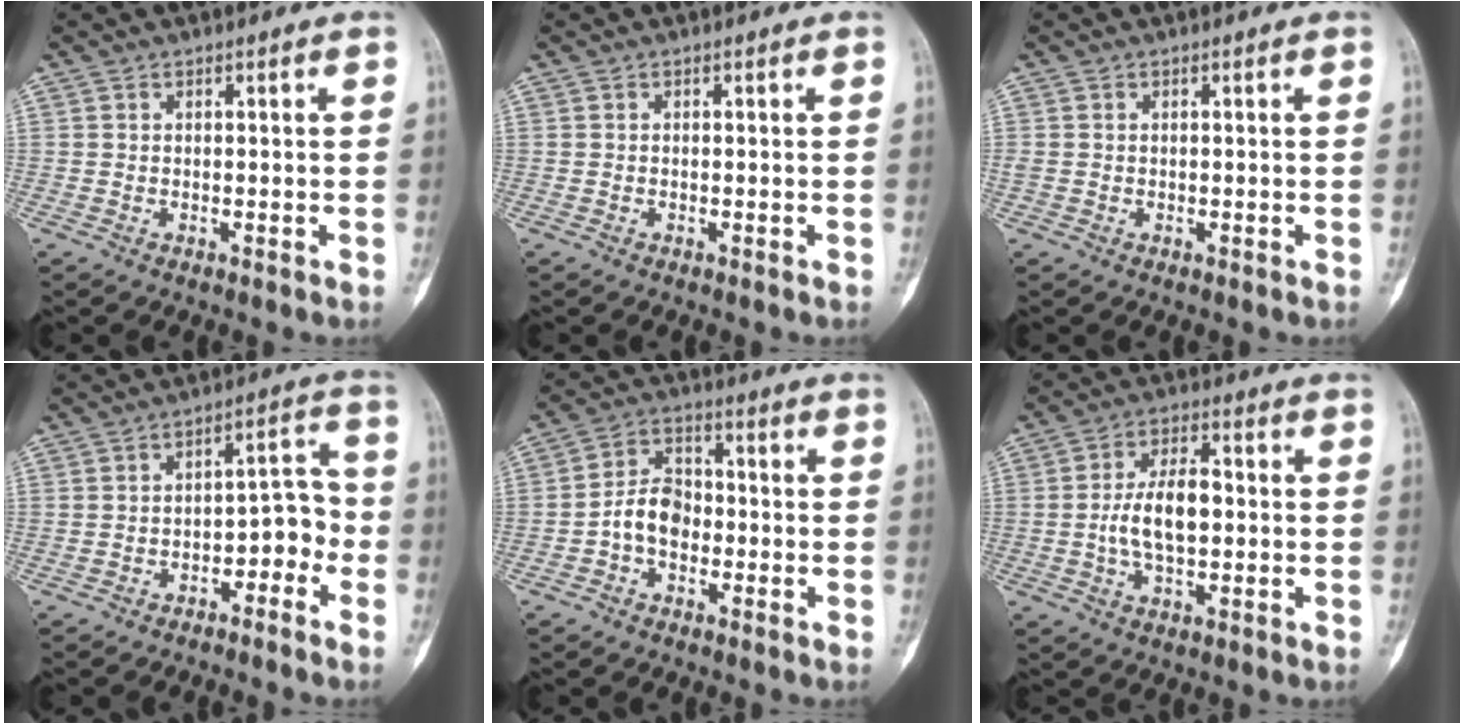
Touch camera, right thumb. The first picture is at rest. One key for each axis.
{"total": 0.0}
{"total": 0.8, "fx": 0.1, "fy": 0.7, "fz": 0.3, "tx": -0.003, "ty": 0.002, "tz": 0.002}
{"total": 8.0, "fx": -3.7, "fy": 4.6, "fz": 5.4, "tx": -0.050, "ty": 0.053, "tz": -0.055}
{"total": 7.2, "fx": -2.0, "fy": 5.1, "fz": 4.7, "tx": -0.068, "ty": 0.030, "tz": -0.049}
{"total": 9.6, "fx": -0.5, "fy": 4.9, "fz": 8.2, "tx": -0.146, "ty": 0.015, "tz": -0.011}